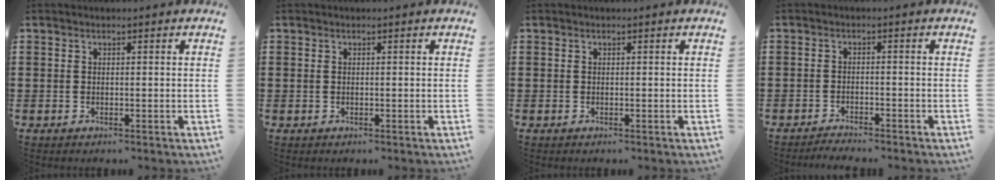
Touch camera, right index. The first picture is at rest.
{"total": 0.0}
{"total": 0.0}
{"total": 1.9, "force": [-1.9, 0.1, 0.0], "torque": [-0.005, 0.003, -0.039]}